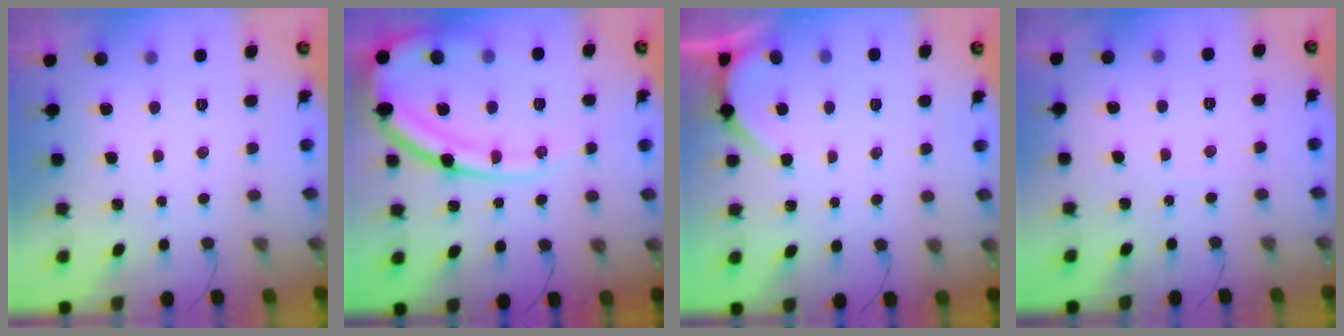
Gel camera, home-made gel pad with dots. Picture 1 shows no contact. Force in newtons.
{"total": 18.1, "press": 18.0, "slide": 2.0}
{"total": 2.0, "press": 2.0, "slide": 0.2}
{"total": 2.3, "press": 2.2, "slide": 0.3}